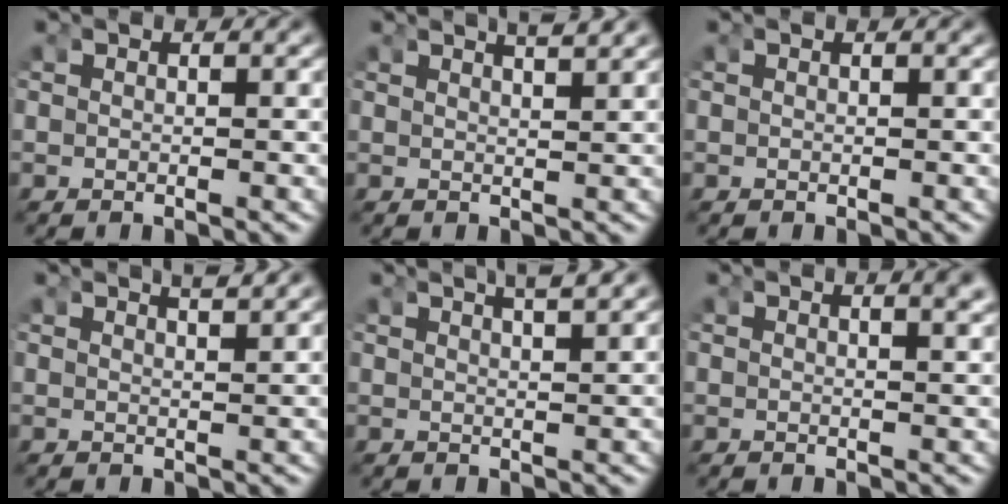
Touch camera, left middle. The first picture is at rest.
{"total": 2.6, "force": [2.1, -0.6, 1.3], "torque": [-0.015, -0.004, 0.042]}
{"total": 0.0}
{"total": 2.3, "force": [1.9, -0.7, 1.0], "torque": [-0.012, -0.006, 0.039]}
{"total": 3.8, "force": [3.0, 0.0, 2.4], "torque": [-0.030, 0.004, 0.052]}
{"total": 1.8, "force": [1.1, -0.1, 1.4], "torque": [-0.015, -0.004, 0.020]}